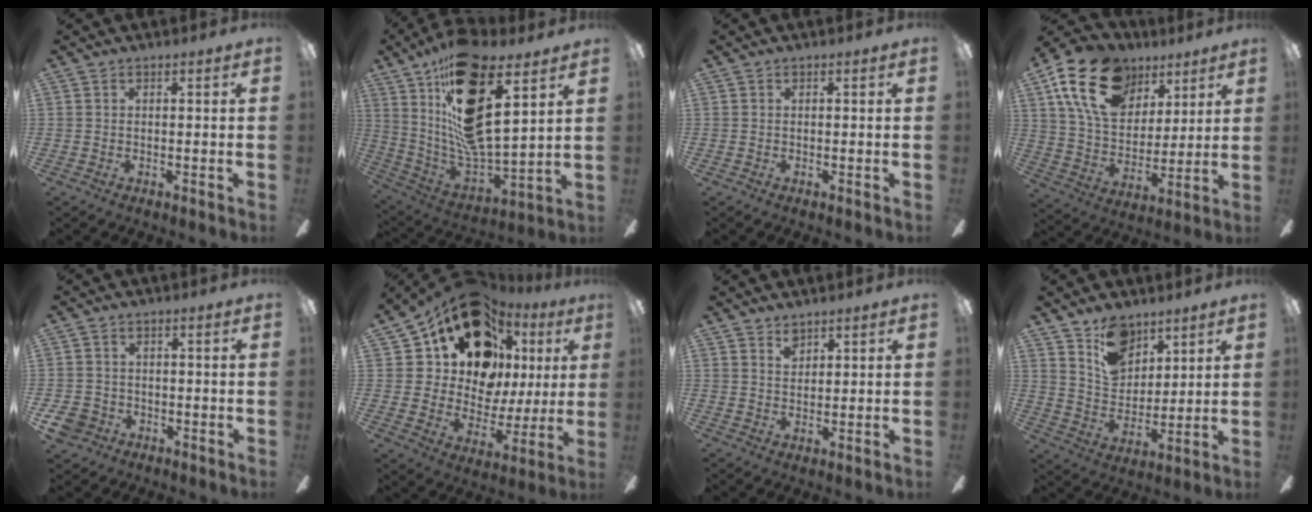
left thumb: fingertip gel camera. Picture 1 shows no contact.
{"total": 22.6, "force": [12.5, 8.2, 16.9], "torque": [-0.316, -0.079, 0.212]}
{"total": 0.0}
{"total": 20.6, "force": [11.3, 13.2, 11.1], "torque": [-0.193, -0.036, 0.209]}
{"total": 5.4, "force": [-2.6, 4.3, 1.9], "torque": [-0.055, 0.015, -0.052]}
{"total": 20.8, "force": [12.1, 13.6, 10.1], "torque": [-0.182, -0.070, 0.235]}
{"total": 3.0, "force": [2.4, 1.7, 1.0], "torque": [-0.007, -0.008, 0.042]}
{"total": 12.4, "force": [8.2, 8.1, 4.6], "torque": [-0.075, -0.039, 0.156]}